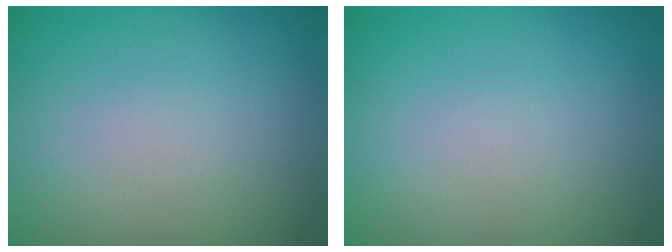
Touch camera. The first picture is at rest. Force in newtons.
{"total": 0.0}